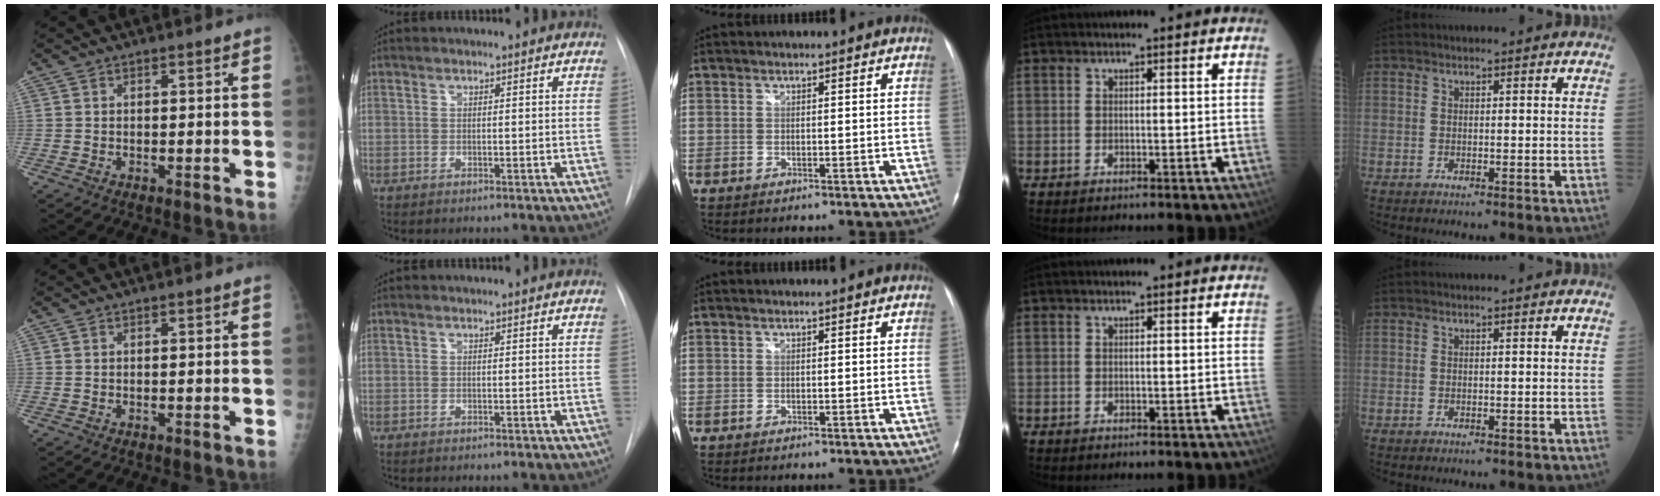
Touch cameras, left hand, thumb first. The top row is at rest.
{}